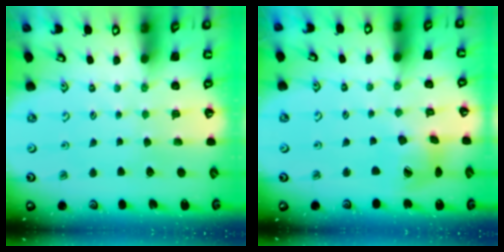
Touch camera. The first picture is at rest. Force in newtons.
{"total": 9.3, "press": 9.2, "slide": 1.2}